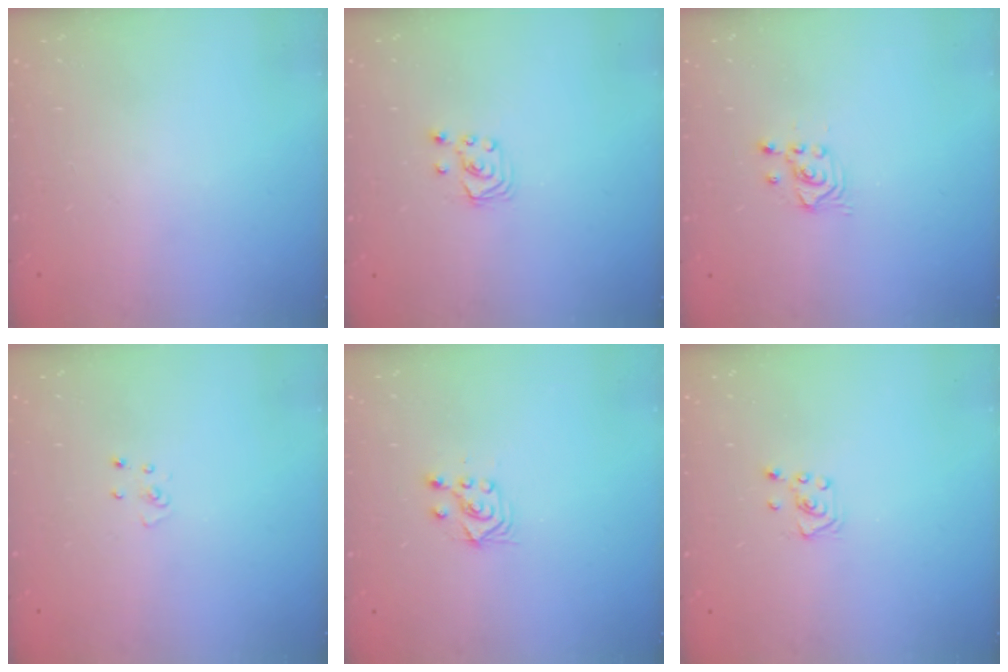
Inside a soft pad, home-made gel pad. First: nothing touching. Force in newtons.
{"total": 2.7, "press": 2.7, "slide": 0.3}
{"total": 2.5, "press": 2.5, "slide": 0.3}
{"total": 2.5, "press": 2.5, "slide": 0.3}
{"total": 4.0, "press": 3.8, "slide": 1.1}
{"total": 3.0, "press": 2.9, "slide": 0.3}